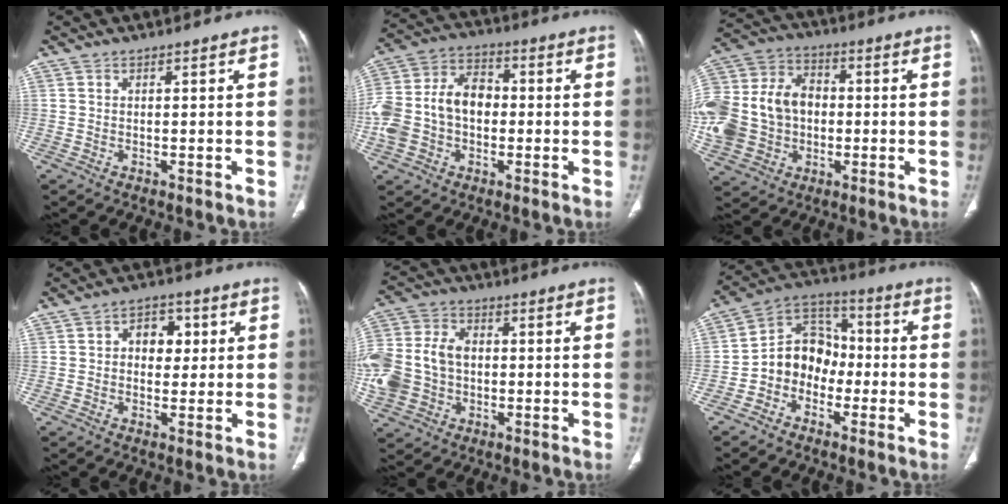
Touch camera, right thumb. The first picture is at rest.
{"total": 15.4, "force": [-1.4, 11.0, 10.7], "torque": [-0.211, 0.043, -0.028]}
{"total": 20.9, "force": [-1.1, 16.6, 12.6], "torque": [-0.273, 0.036, -0.010]}
{"total": 6.5, "force": [1.2, 4.7, 4.3], "torque": [-0.027, 0.006, 0.014]}
{"total": 16.5, "force": [-1.2, 12.9, 10.3], "torque": [-0.235, 0.024, -0.016]}
{"total": 11.1, "force": [-2.7, 9.2, 5.6], "torque": [-0.057, 0.048, -0.063]}